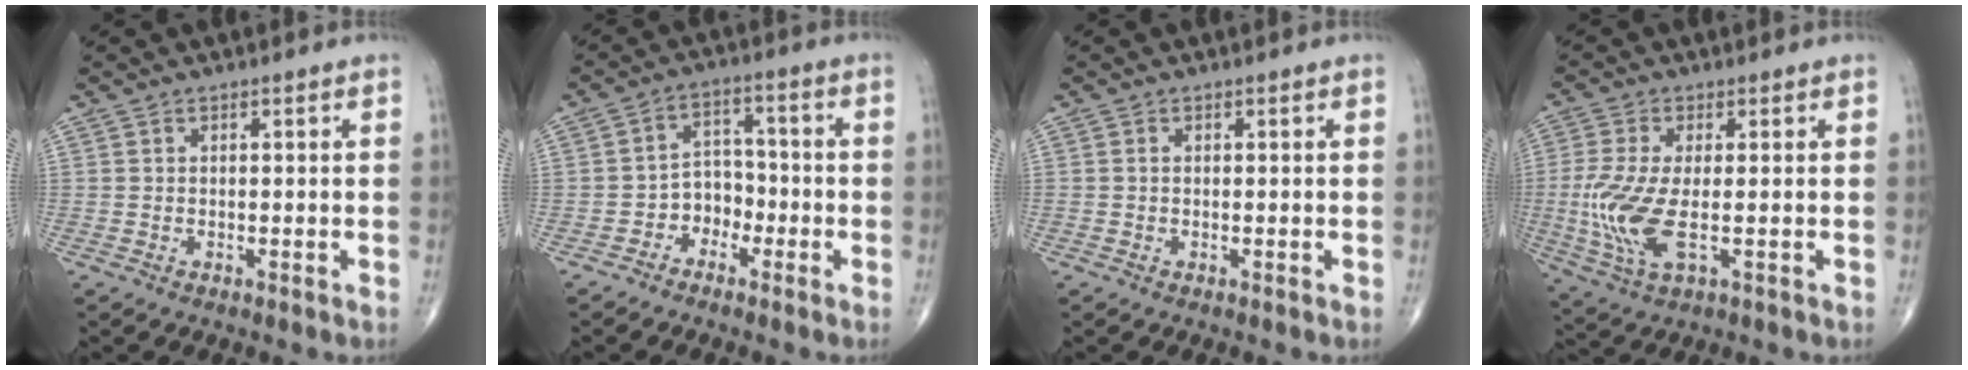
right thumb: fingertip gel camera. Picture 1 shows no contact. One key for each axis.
{"total": 5.4, "fx": -2.7, "fy": 4.2, "fz": 2.0, "tx": 0.002, "ty": 0.033, "tz": -0.056}
{"total": 0.0}
{"total": 10.4, "fx": -1.4, "fy": 4.0, "fz": 9.4, "tx": -0.230, "ty": -0.014, "tz": -0.024}